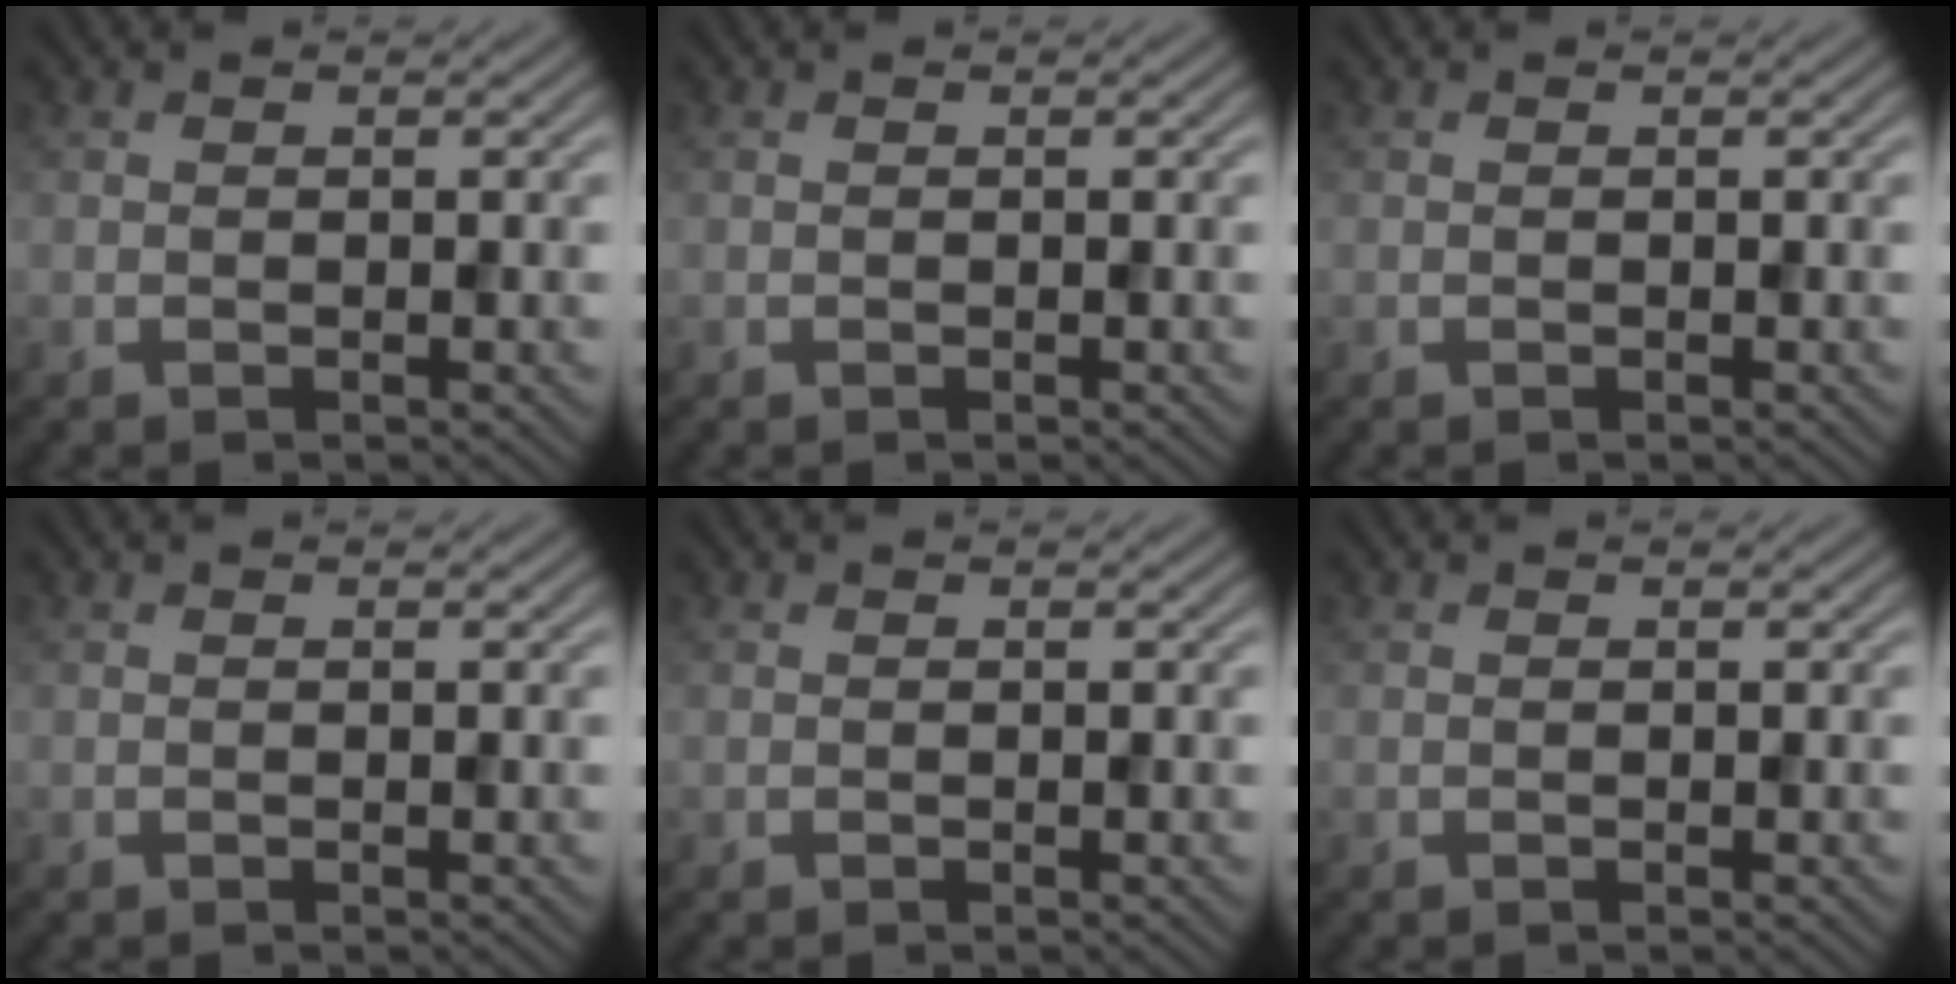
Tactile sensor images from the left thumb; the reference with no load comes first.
{"total": 0.0}
{"total": 0.0}
{"total": 0.0}
{"total": 0.0}
{"total": 0.0}